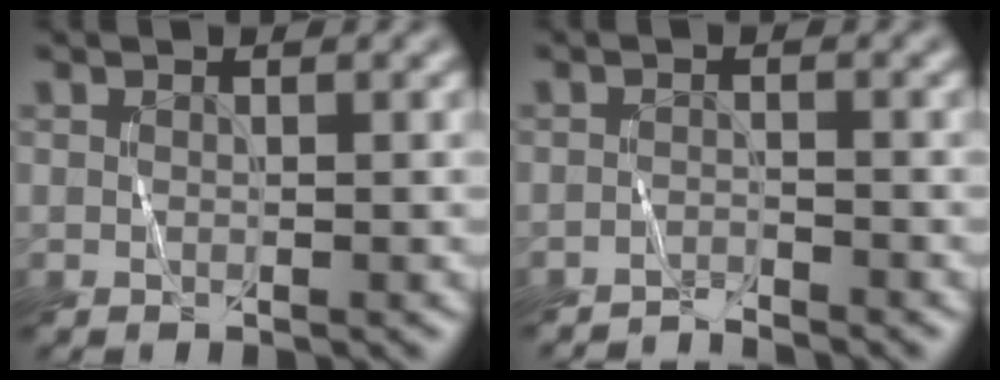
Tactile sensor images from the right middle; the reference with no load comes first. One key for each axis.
{"total": 1.7, "fx": -1.7, "fy": 0.0, "fz": 0.1, "tx": 0.003, "ty": 0.005, "tz": -0.034}